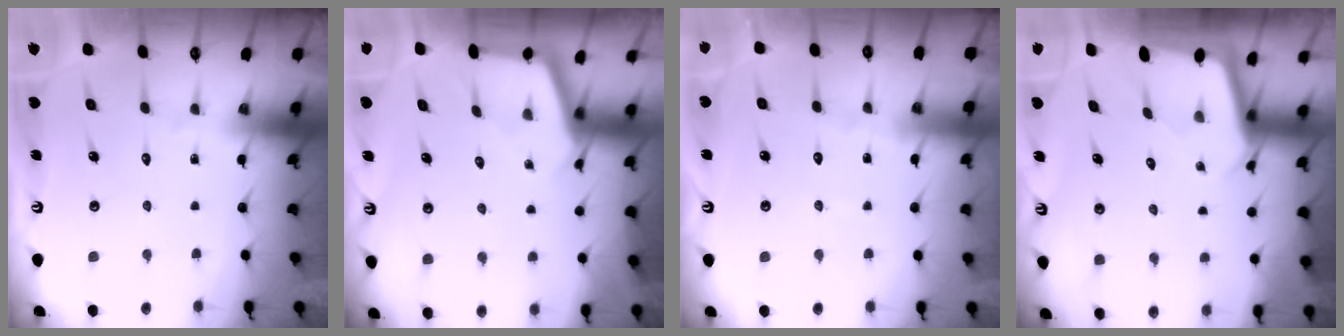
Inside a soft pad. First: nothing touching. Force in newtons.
{"total": 2.9, "press": 2.9, "slide": 0.3}
{"total": 5.8, "press": 5.8, "slide": 0.7}
{"total": 2.4, "press": 2.4, "slide": 0.1}